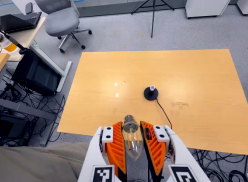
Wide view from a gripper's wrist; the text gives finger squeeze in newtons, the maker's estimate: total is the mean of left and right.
{"total": 20.5, "left": 22.2, "right": 18.9}